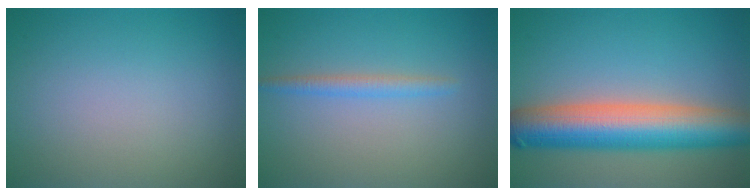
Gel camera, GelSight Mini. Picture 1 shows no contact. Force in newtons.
{"total": 1.6, "press": 1.6, "slide": 0.0}
{"total": 9.8, "press": 9.7, "slide": 0.5}